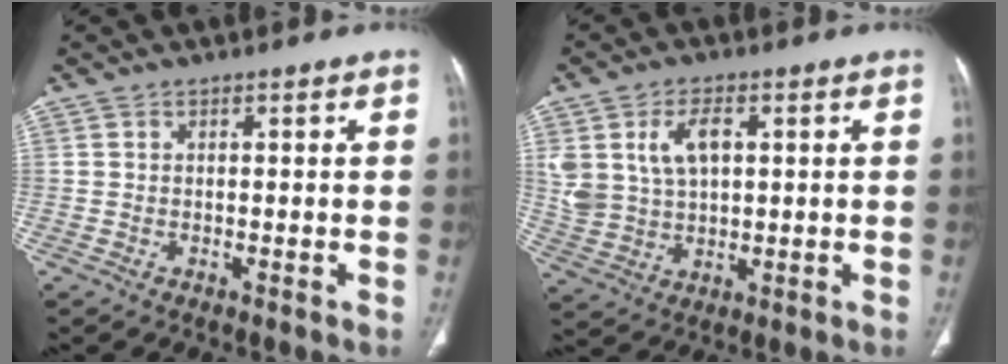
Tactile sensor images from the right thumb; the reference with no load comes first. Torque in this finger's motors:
{"motor_torque": [0.15, 0.18, 0.73, 0.73, 0.25]}